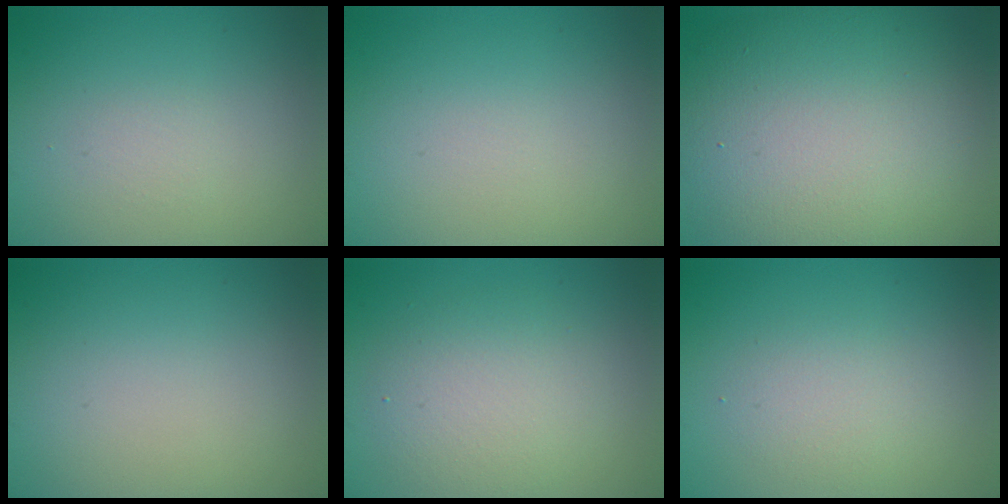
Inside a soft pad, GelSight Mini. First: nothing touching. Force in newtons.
{"total": 0.0}
{"total": 13.7, "press": 13.6, "slide": 1.5}
{"total": 0.0}
{"total": 3.8, "press": 3.8, "slide": 0.3}
{"total": 1.8, "press": 1.8, "slide": 0.0}